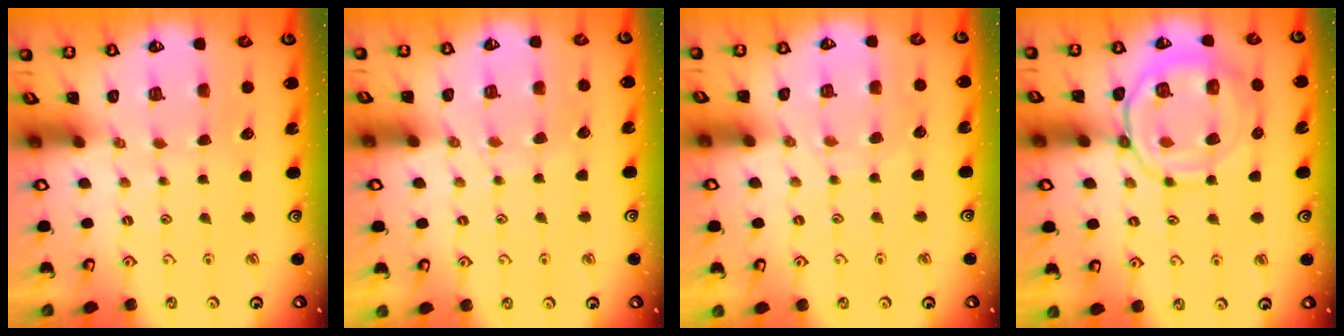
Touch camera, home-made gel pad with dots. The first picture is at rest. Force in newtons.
{"total": 4.6, "press": 4.6, "slide": 0.4}
{"total": 4.7, "press": 4.7, "slide": 0.6}
{"total": 14.7, "press": 14.6, "slide": 1.5}